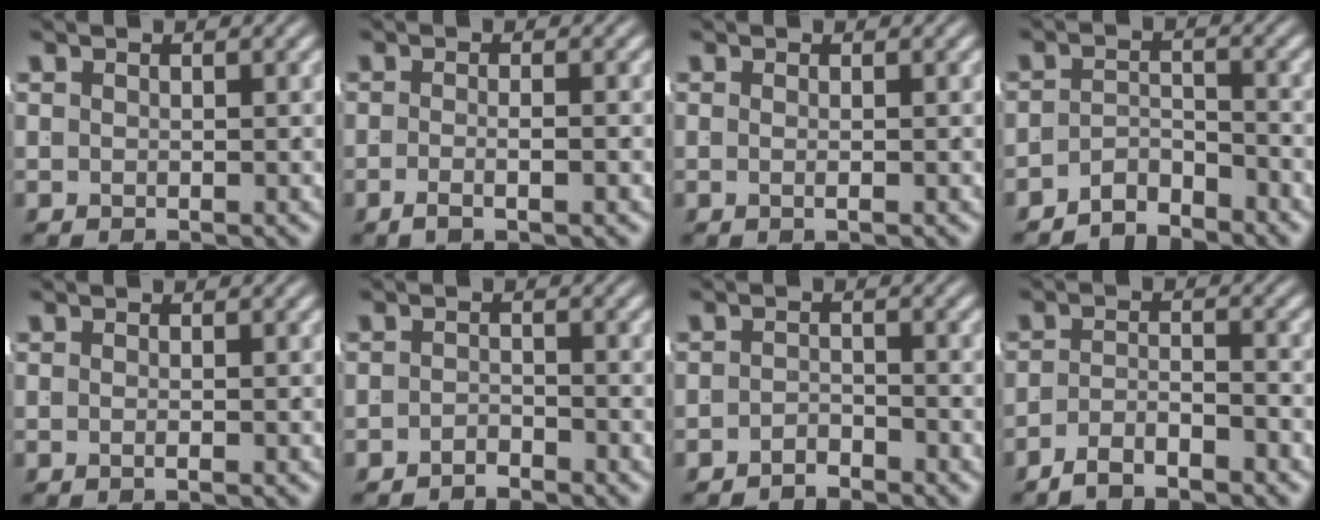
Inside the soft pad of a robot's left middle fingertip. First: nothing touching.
{"total": 2.0, "force": [-1.4, -0.2, 1.5], "torque": [-0.028, -0.003, -0.024]}
{"total": 1.1, "force": [-0.4, -0.8, 0.7], "torque": [-0.011, -0.004, -0.004]}
{"total": 3.6, "force": [-3.4, 0.9, 1.0], "torque": [-0.003, -0.013, -0.058]}
{"total": 0.8, "force": [-0.6, -0.4, 0.4], "torque": [-0.012, -0.003, -0.009]}
{"total": 1.9, "force": [-1.9, -0.2, 0.0], "torque": [0.010, -0.007, -0.032]}
{"total": 2.1, "force": [-2.1, 0.0, 0.0], "torque": [0.010, -0.008, -0.036]}
{"total": 3.3, "force": [-3.1, 0.4, 1.0], "torque": [-0.008, -0.008, -0.052]}